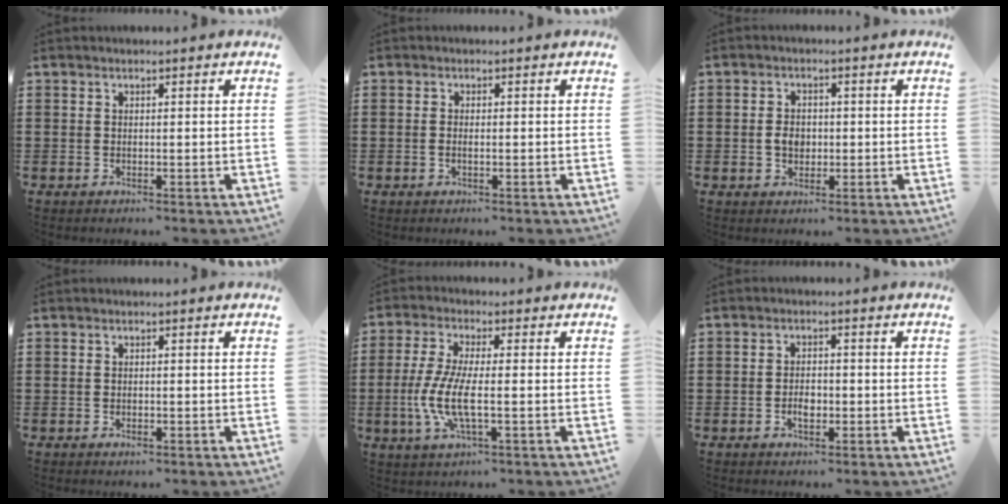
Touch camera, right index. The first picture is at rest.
{"total": 0.8, "force": [-0.2, 0.2, 0.7], "torque": [-0.014, -0.002, -0.004]}
{"total": 2.9, "force": [-0.2, 2.0, 2.1], "torque": [-0.036, 0.000, -0.006]}
{"total": 0.8, "force": [-0.3, 0.3, 0.6], "torque": [-0.013, -0.004, -0.005]}
{"total": 7.6, "force": [-1.9, 2.0, 7.1], "torque": [-0.163, -0.015, -0.043]}
{"total": 2.8, "force": [-0.9, 1.4, 2.3], "torque": [-0.043, 0.004, -0.016]}